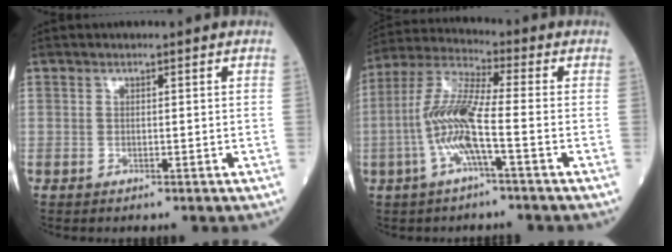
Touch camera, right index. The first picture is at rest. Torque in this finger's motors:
{"motor_torque": [0.58, -0.22, 0.27, 0.21]}